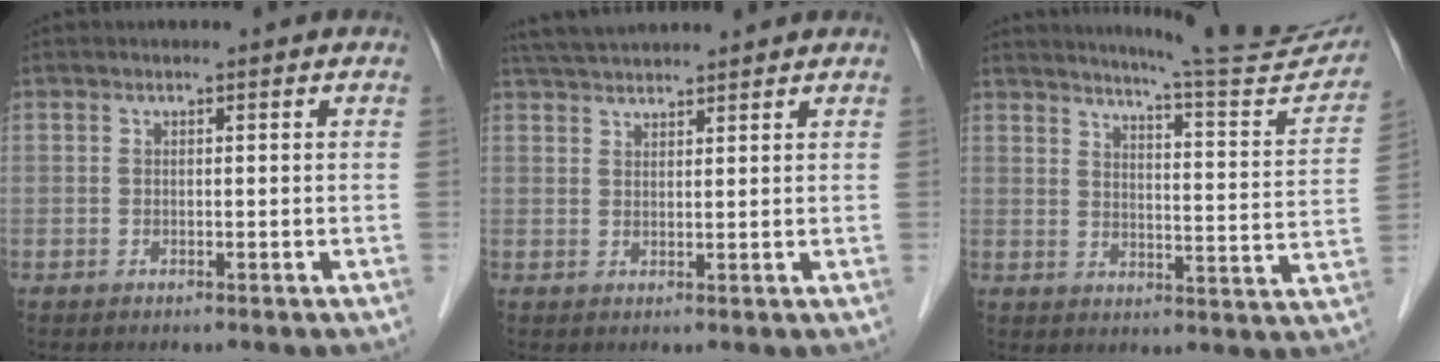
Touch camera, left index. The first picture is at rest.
{"total": 8.1, "force": [7.6, 0.5, 2.8], "torque": [-0.056, 0.039, 0.129]}
{"total": 17.0, "force": [16.0, -0.4, 5.8], "torque": [-0.084, -0.073, 0.196]}